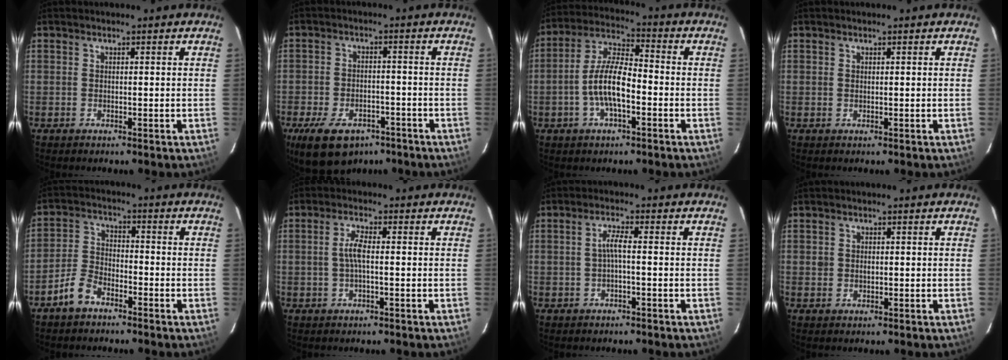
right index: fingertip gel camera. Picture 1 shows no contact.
{"total": 13.8, "force": [-8.9, 7.7, 7.3], "torque": [-0.170, -0.015, -0.137]}
{"total": 9.6, "force": [-2.8, 3.3, 8.6], "torque": [-0.178, 0.011, -0.055]}
{"total": 0.0}
{"total": 5.7, "force": [-4.2, 2.6, 2.8], "torque": [-0.067, 0.014, -0.087]}
{"total": 3.1, "force": [-0.2, 0.6, 3.1], "torque": [-0.062, 0.005, -0.004]}
{"total": 2.2, "force": [-0.6, 0.0, 2.2], "torque": [-0.044, 0.005, -0.011]}
{"total": 1.1, "force": [0.0, 1.0, 0.4], "torque": [-0.007, 0.002, 0.000]}